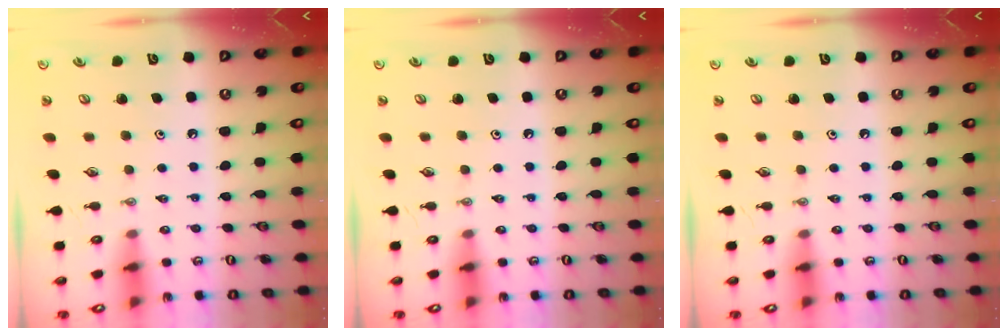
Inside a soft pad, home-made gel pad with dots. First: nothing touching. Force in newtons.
{"total": 0.0}
{"total": 0.0}